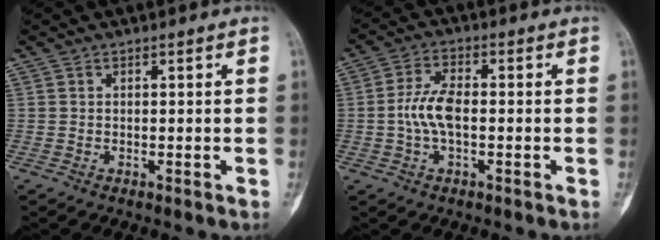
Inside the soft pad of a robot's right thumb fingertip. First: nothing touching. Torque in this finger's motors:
{"motor_torque": [0.01, 0.01, 0.44, -0.39, 0.03]}